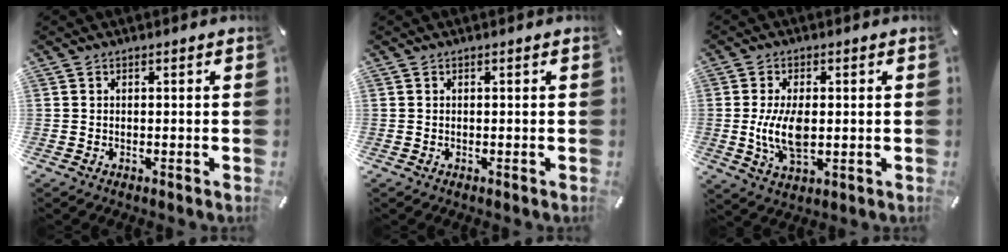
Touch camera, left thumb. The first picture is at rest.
{"total": 0.0}
{"total": 8.9, "force": [0.0, 4.4, 7.7], "torque": [-0.170, -0.008, -0.008]}